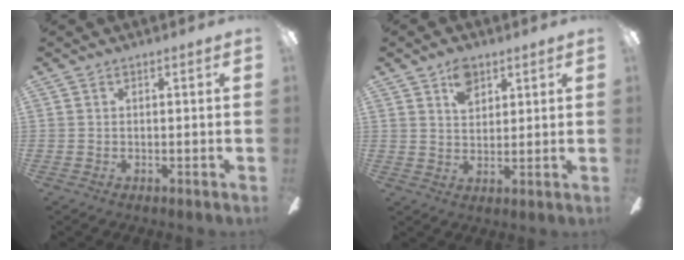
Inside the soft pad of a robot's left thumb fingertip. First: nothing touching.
{"total": 6.3, "force": [3.8, 4.0, 3.1], "torque": [-0.041, -0.003, 0.066]}